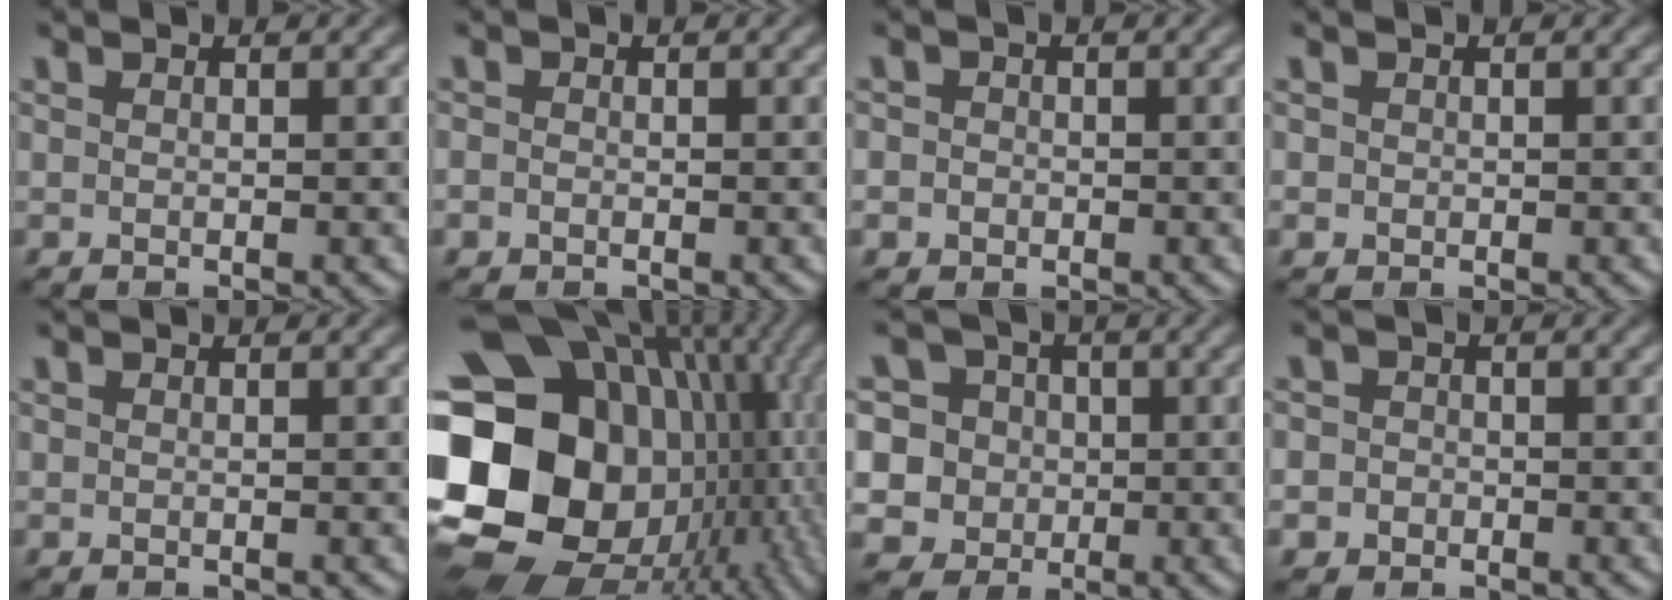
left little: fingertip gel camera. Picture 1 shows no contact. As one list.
[{"total": 0.7, "force": [-0.3, 0.6, 0.3], "torque": [-0.003, -0.004, -0.006]}, {"total": 1.6, "force": [-0.1, 1.5, 0.5], "torque": [0.011, 0.004, -0.014]}, {"total": 0.6, "force": [0.0, 0.6, 0.1], "torque": [0.004, -0.002, -0.002]}, {"total": 0.0}, {"total": 23.2, "force": [-0.2, 18.6, 13.9], "torque": [-0.276, 0.002, -0.012]}, {"total": 8.3, "force": [1.4, 7.7, 2.7], "torque": [-0.059, 0.030, 0.002]}, {"total": 2.4, "force": [-0.5, 2.3, 0.6], "torque": [0.015, 0.013, -0.032]}]